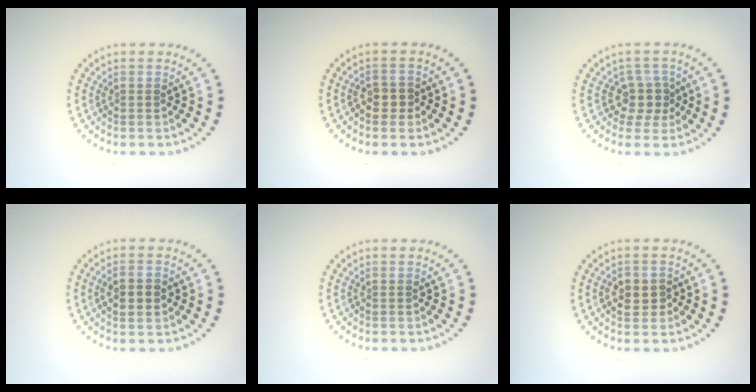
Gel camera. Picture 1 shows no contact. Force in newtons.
{"total": 1.4, "press": 1.3, "slide": 0.5}
{"total": 2.5, "press": 2.0, "slide": 1.6}
{"total": 2.2, "press": 2.2, "slide": 0.1}
{"total": 0.0}
{"total": 2.1, "press": 2.1, "slide": 0.4}